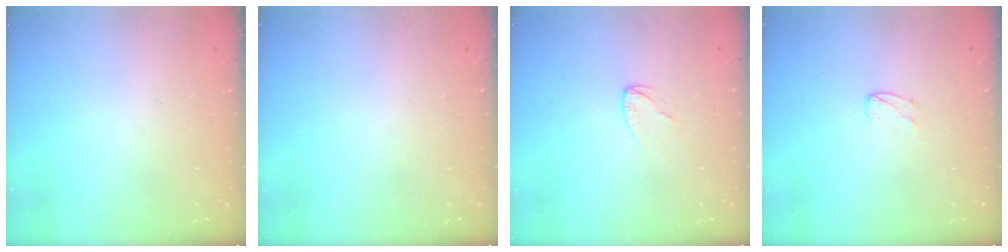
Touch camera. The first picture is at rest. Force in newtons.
{"total": 0.0}
{"total": 3.0, "press": 3.0, "slide": 0.3}
{"total": 3.1, "press": 3.1, "slide": 0.3}